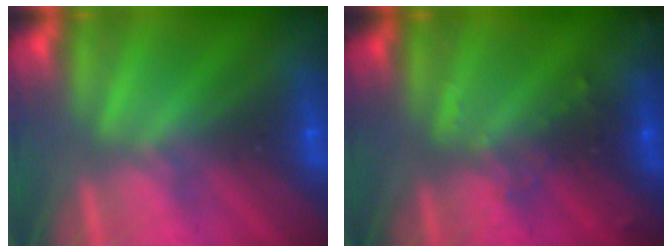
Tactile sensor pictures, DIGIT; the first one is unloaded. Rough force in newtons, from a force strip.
{"total": 2.9}